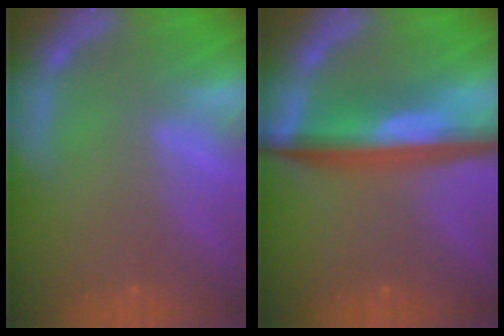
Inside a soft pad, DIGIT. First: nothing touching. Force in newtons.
{"total": 7.6}